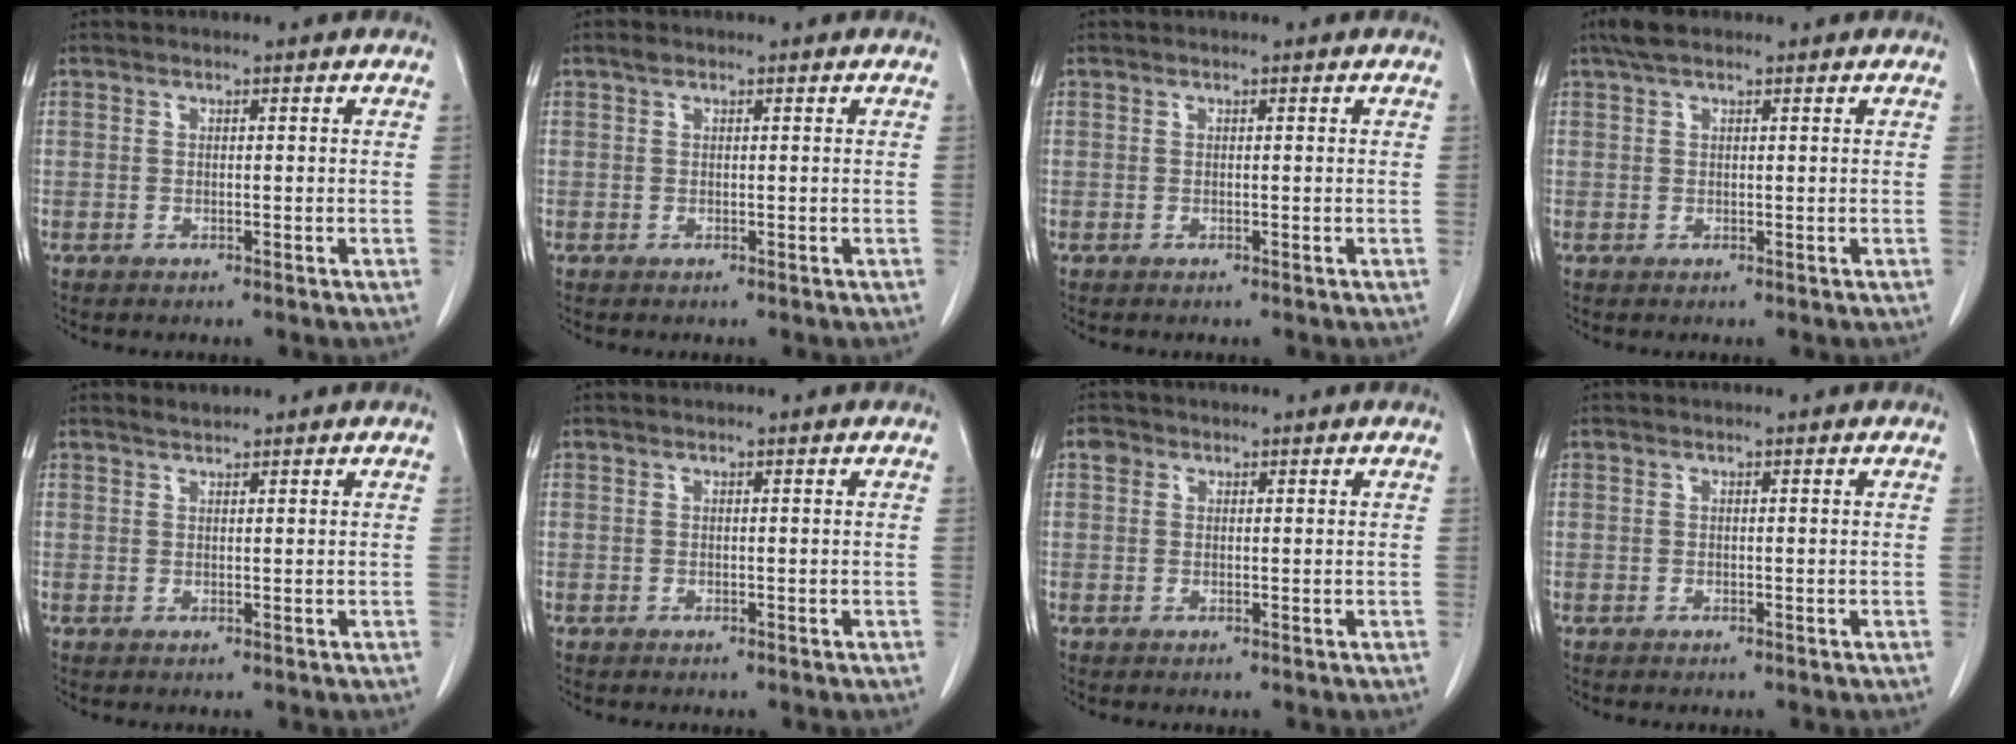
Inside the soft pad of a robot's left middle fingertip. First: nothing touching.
{"total": 0.6, "force": [0.4, 0.3, 0.3], "torque": [-0.008, 0.008, 0.006]}
{"total": 0.0}
{"total": 3.1, "force": [2.2, 1.2, 1.8], "torque": [-0.039, 0.021, 0.040]}
{"total": 1.0, "force": [1.0, 0.0, 0.0], "torque": [-0.009, 0.001, 0.021]}
{"total": 0.0}
{"total": 1.4, "force": [0.7, 1.2, 0.4], "torque": [-0.006, 0.009, 0.009]}
{"total": 0.0}